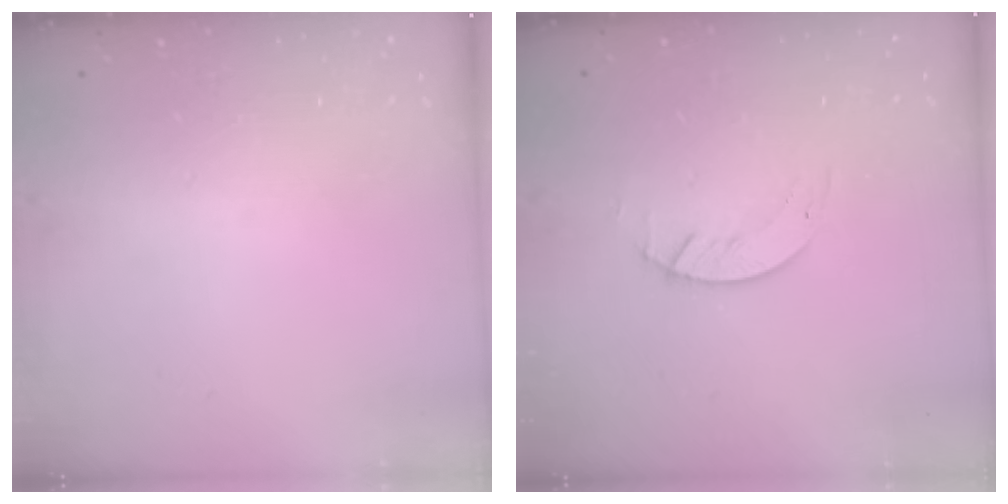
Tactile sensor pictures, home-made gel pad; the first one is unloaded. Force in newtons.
{"total": 1.2, "press": 1.1, "slide": 0.2}